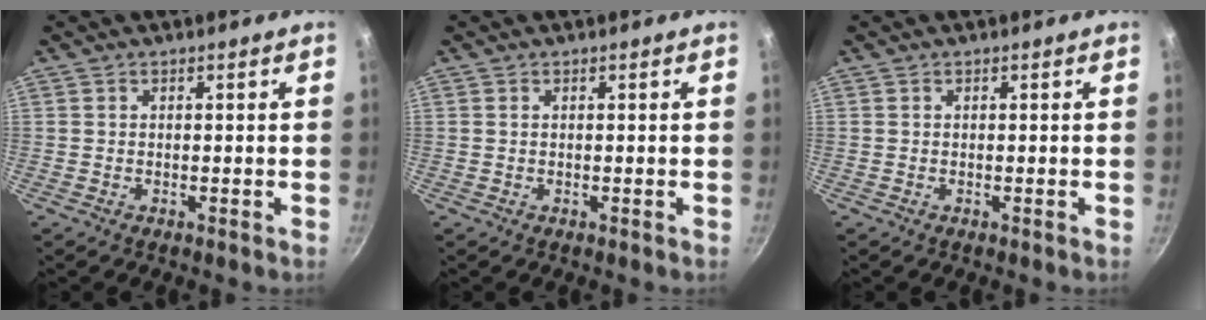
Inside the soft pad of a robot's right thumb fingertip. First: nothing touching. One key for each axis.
{"total": 0.0}
{"total": 0.0}